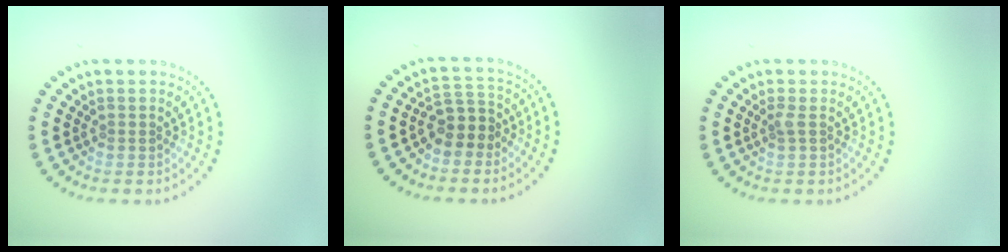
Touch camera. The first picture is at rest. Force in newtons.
{"total": 2.9, "press": 2.6, "slide": 1.3}
{"total": 0.6, "press": 0.5, "slide": 0.4}